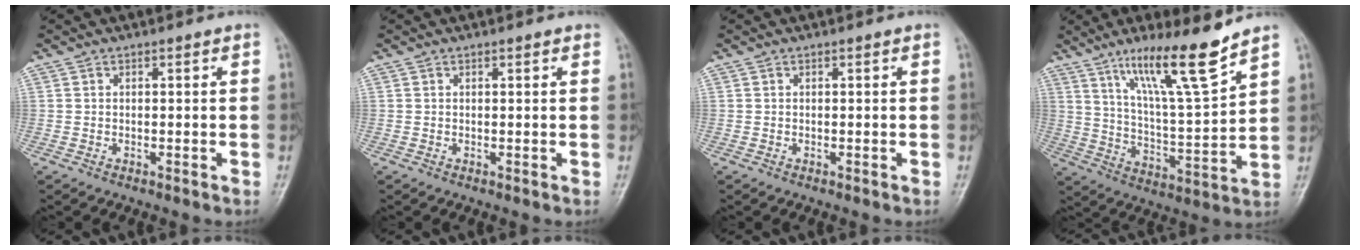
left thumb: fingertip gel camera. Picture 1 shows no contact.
{"total": 0.6, "force": [0.4, 0.2, 0.4], "torque": [-0.006, -0.001, 0.003]}
{"total": 0.0}
{"total": 14.5, "force": [10.1, 1.2, 10.4], "torque": [-0.173, -0.065, 0.183]}